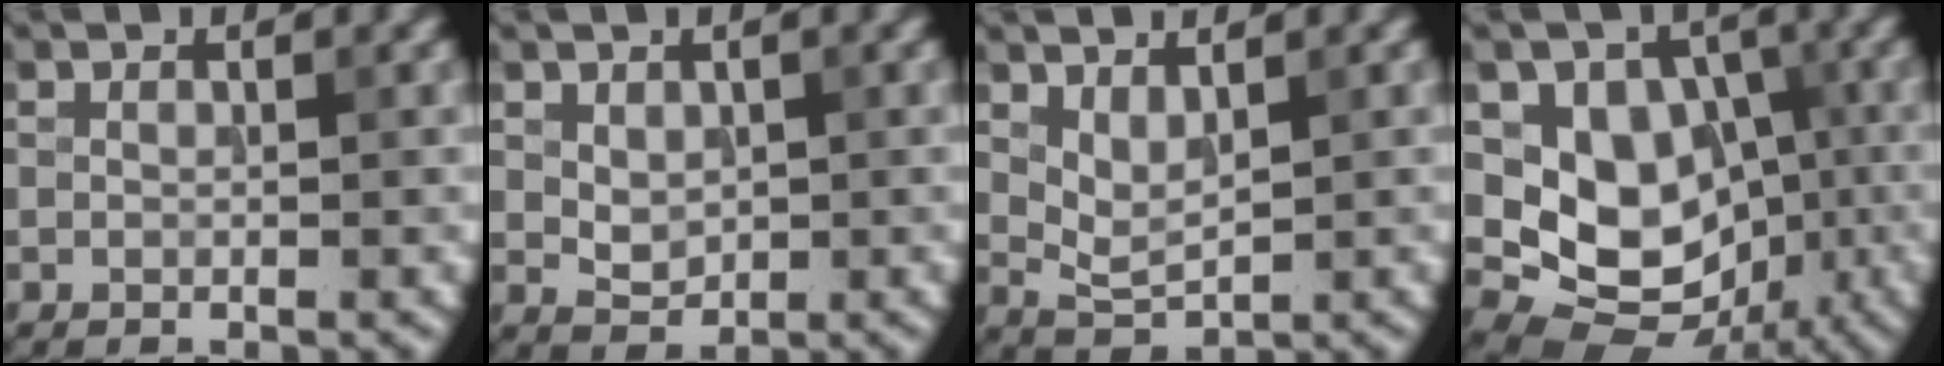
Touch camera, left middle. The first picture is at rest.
{"total": 1.8, "force": [0.4, 1.3, 1.2], "torque": [-0.025, -0.001, 0.013]}
{"total": 2.0, "force": [1.1, 0.7, 1.5], "torque": [-0.034, -0.007, 0.030]}
{"total": 8.7, "force": [-0.6, 7.1, 5.0], "torque": [-0.074, -0.010, -0.020]}